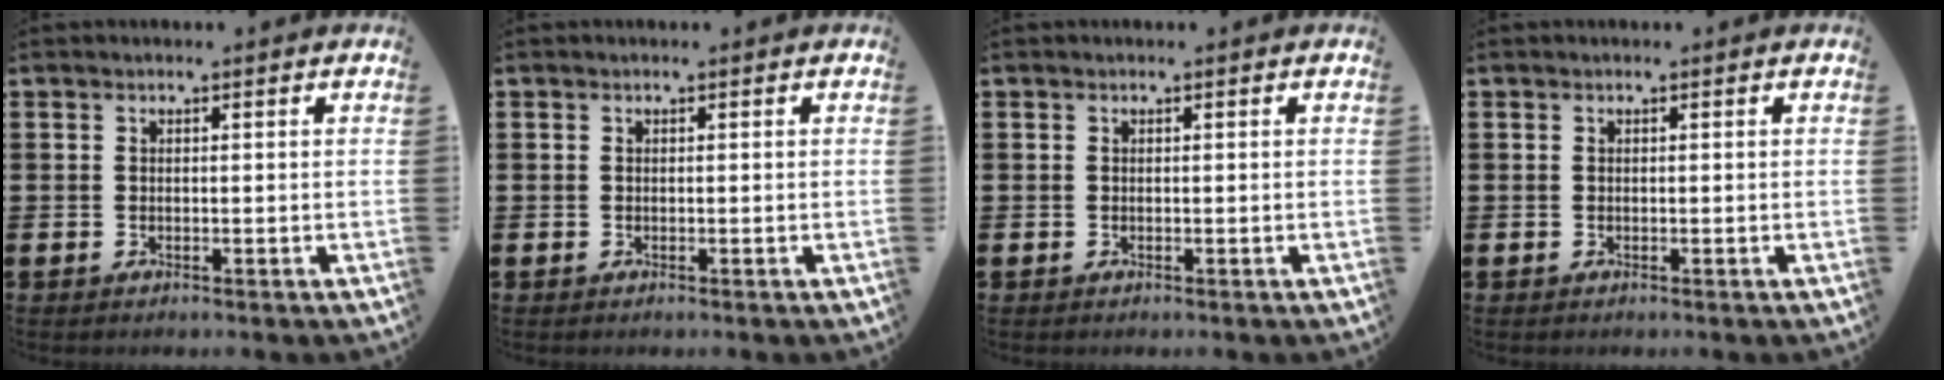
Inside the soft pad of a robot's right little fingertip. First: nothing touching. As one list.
[{"total": 0.0}, {"total": 0.0}, {"total": 0.0}]